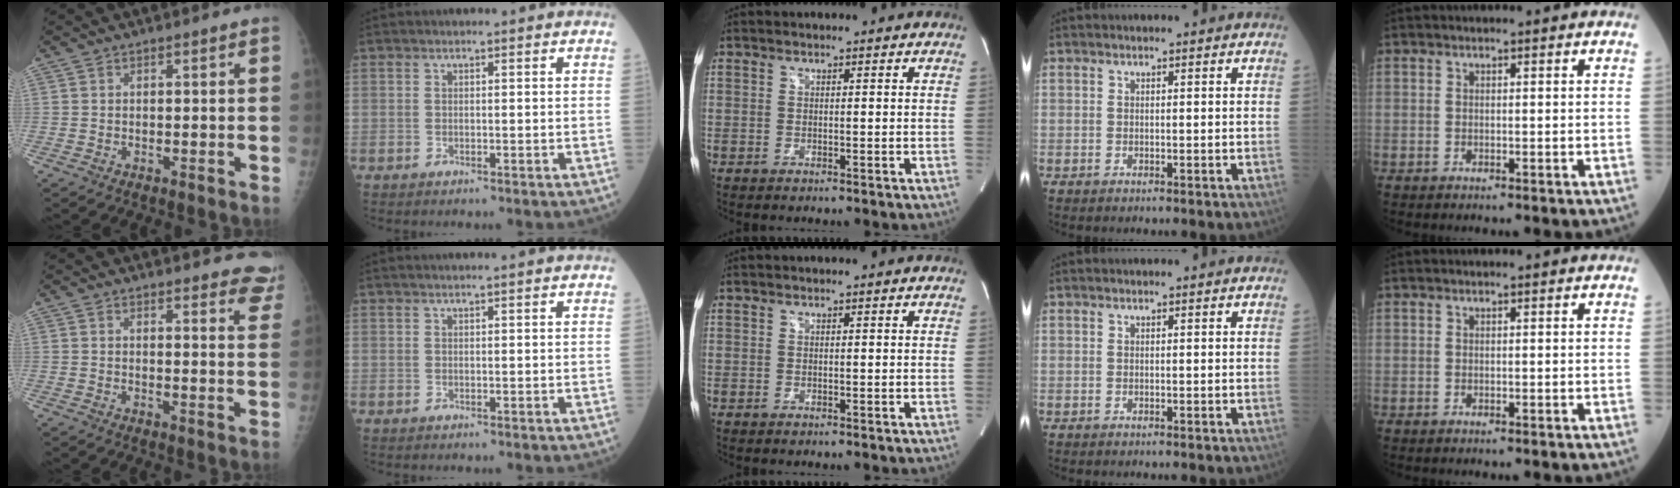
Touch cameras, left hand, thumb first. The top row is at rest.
{"thumb": {"total": 9.8, "force": [9.0, 2.6, 2.6], "torque": [0.014, -0.050, 0.072]}, "index": {"total": 1.8, "force": [1.5, -0.3, 0.8], "torque": [-0.011, 0.008, 0.025]}}